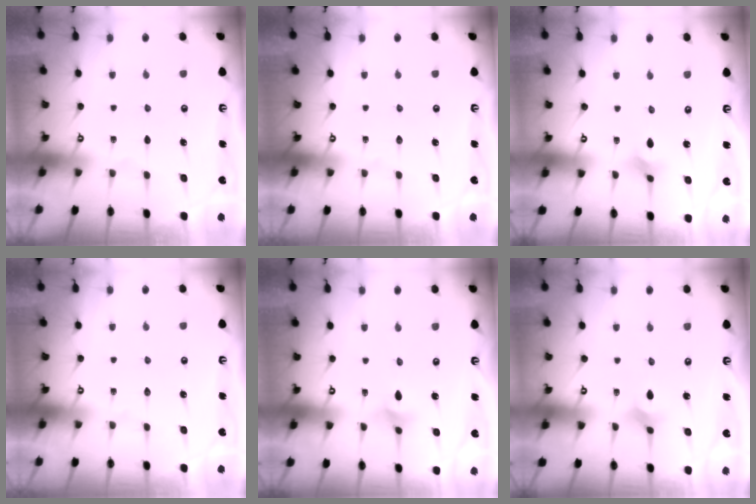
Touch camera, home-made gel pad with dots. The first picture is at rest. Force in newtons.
{"total": 0.0}
{"total": 1.8, "press": 1.7, "slide": 0.5}
{"total": 0.0}
{"total": 2.9, "press": 2.9, "slide": 0.5}
{"total": 2.9, "press": 2.9, "slide": 0.5}